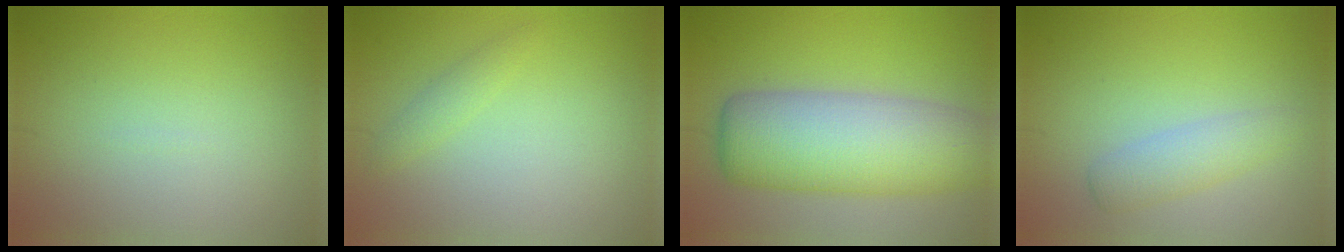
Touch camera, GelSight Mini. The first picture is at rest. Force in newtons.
{"total": 1.1, "press": 1.1, "slide": 0.1}
{"total": 10.0, "press": 10.0, "slide": 0.2}
{"total": 2.5, "press": 2.5, "slide": 0.0}